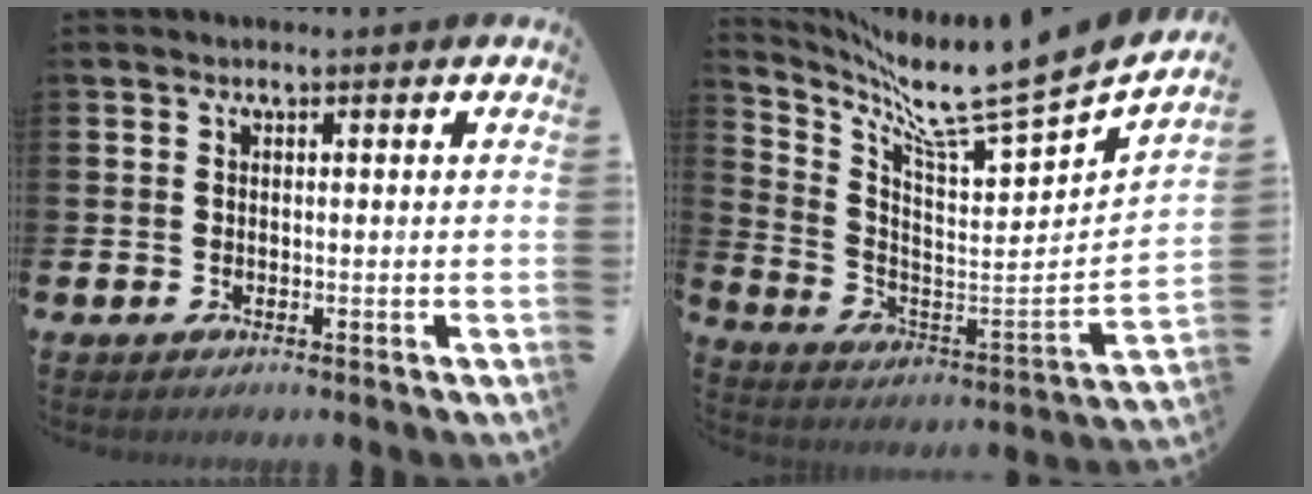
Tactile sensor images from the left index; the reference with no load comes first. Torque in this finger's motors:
{"motor_torque": [0.29, -0.36, 0.05, 0.10]}